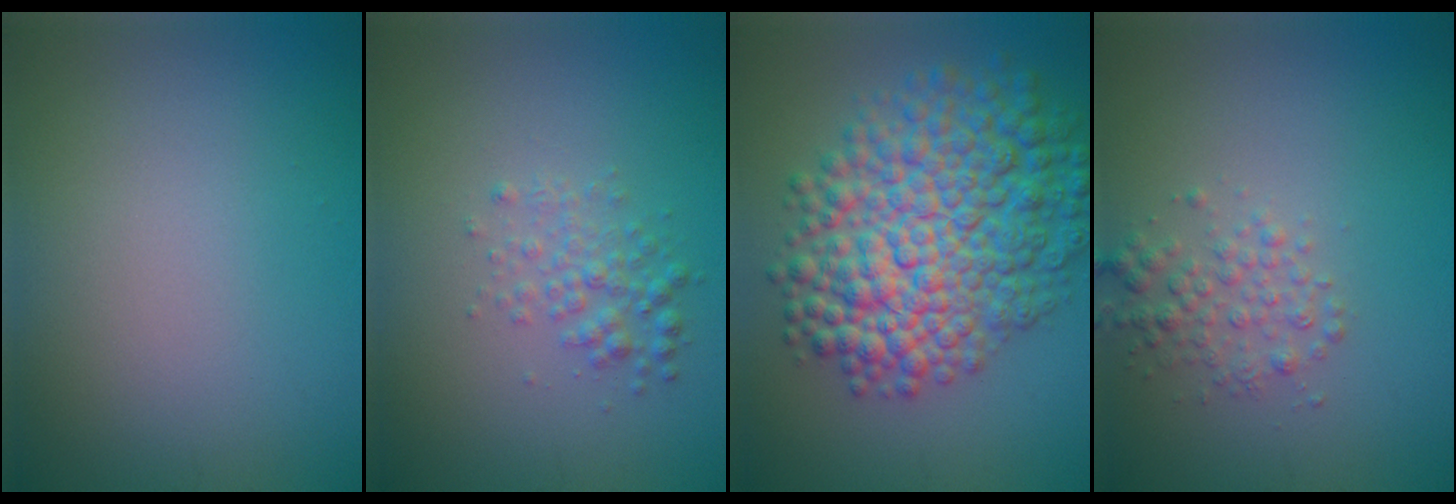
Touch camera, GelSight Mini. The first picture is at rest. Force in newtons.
{"total": 2.2, "press": 2.2, "slide": 0.0}
{"total": 10.9, "press": 10.9, "slide": 0.2}
{"total": 2.2, "press": 2.2, "slide": 0.0}